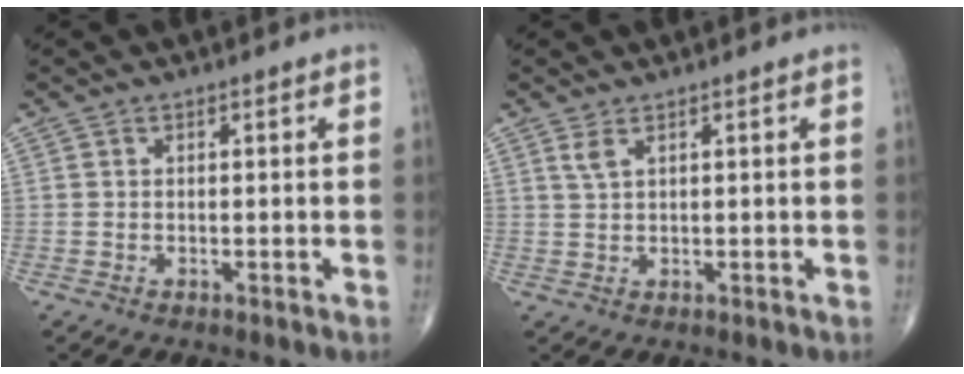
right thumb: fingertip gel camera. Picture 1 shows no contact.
{"total": 1.7, "force": [1.1, 0.5, 1.3], "torque": [-0.031, 0.001, 0.028]}